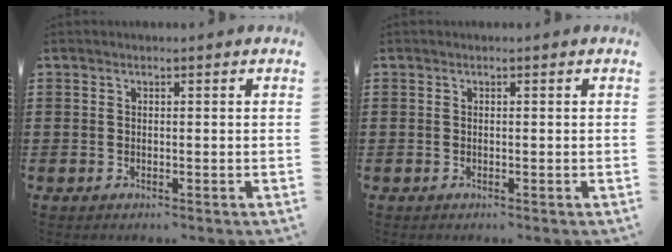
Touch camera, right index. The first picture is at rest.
{"total": 0.0}